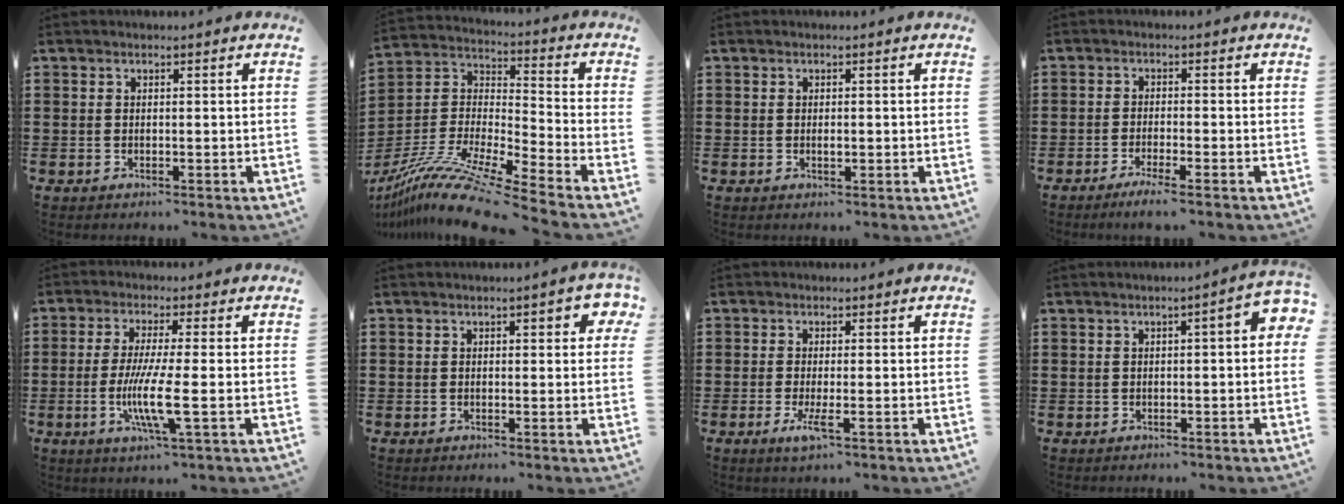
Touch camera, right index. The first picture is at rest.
{"total": 12.8, "force": [-11.2, 0.2, 6.3], "torque": [-0.130, 0.003, -0.222]}
{"total": 1.1, "force": [-0.1, 0.4, 1.0], "torque": [-0.020, 0.000, -0.001]}
{"total": 2.5, "force": [-1.9, -0.3, 1.5], "torque": [-0.032, -0.006, -0.037]}
{"total": 8.0, "force": [-1.7, 0.5, 7.8], "torque": [-0.155, -0.015, -0.036]}
{"total": 1.9, "force": [0.4, 0.9, 1.6], "torque": [-0.018, 0.002, 0.001]}
{"total": 3.2, "force": [-1.1, 0.4, 3.0], "torque": [-0.070, -0.017, -0.024]}
{"total": 2.0, "force": [-0.2, 0.4, 1.9], "torque": [-0.035, 0.000, -0.005]}